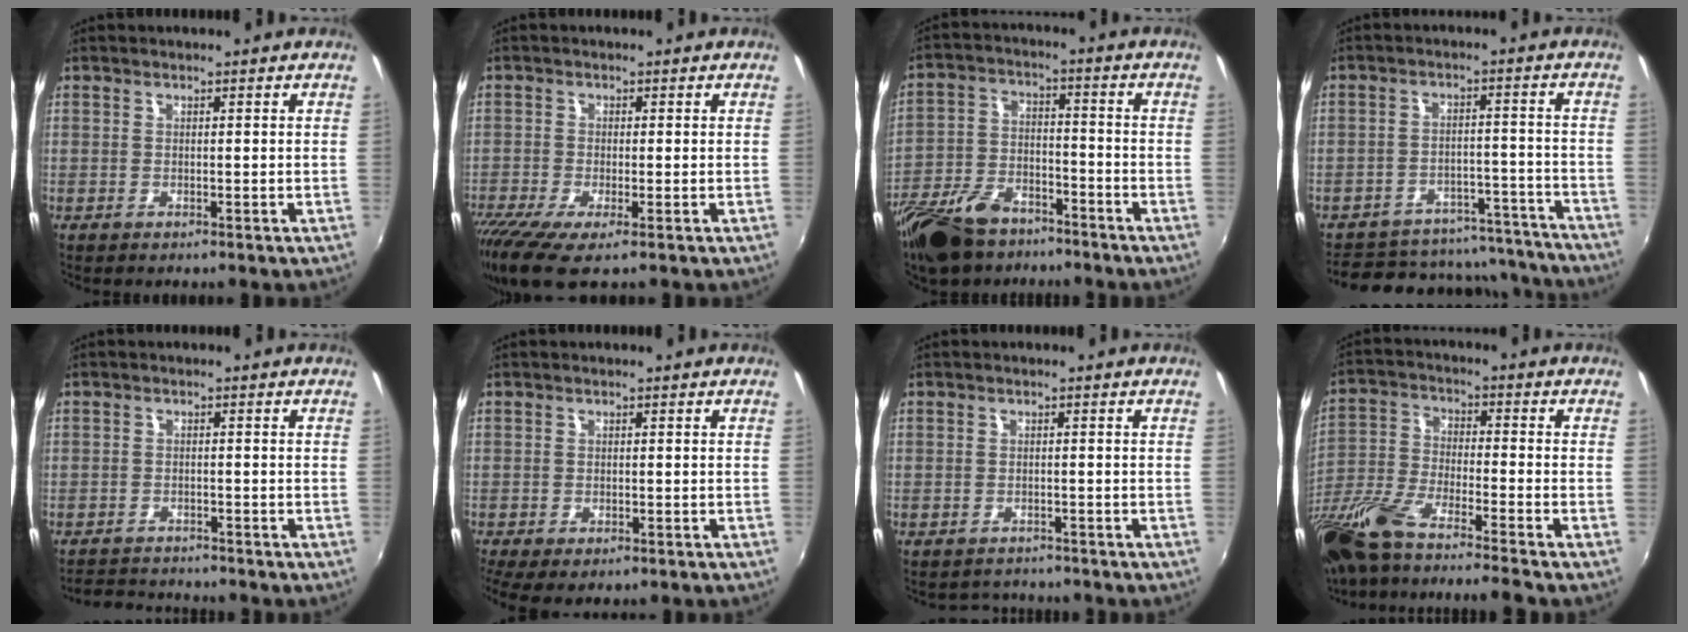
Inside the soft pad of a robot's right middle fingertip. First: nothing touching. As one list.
[{"total": 8.0, "force": [-4.7, 1.7, 6.2], "torque": [-0.141, -0.039, -0.088]}, {"total": 15.5, "force": [-11.4, 7.3, 7.4], "torque": [-0.172, -0.013, -0.205]}, {"total": 21.2, "force": [-18.2, 8.7, 6.6], "torque": [-0.135, 0.046, -0.207]}, {"total": 4.6, "force": [-4.4, 1.4, 0.2], "torque": [-0.021, 0.011, -0.076]}, {"total": 6.0, "force": [-3.6, 2.8, 4.0], "torque": [-0.088, -0.028, -0.054]}, {"total": 2.8, "force": [-2.5, 1.2, -0.2], "torque": [-0.005, 0.004, -0.038]}, {"total": 18.6, "force": [-15.1, 0.8, 10.7], "torque": [-0.217, -0.059, -0.282]}]